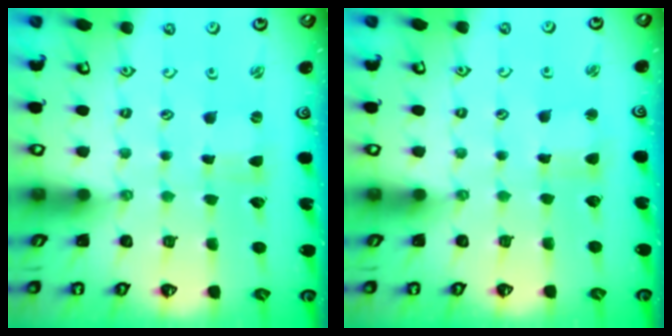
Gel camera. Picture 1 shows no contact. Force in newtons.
{"total": 2.5, "press": 2.5, "slide": 0.3}